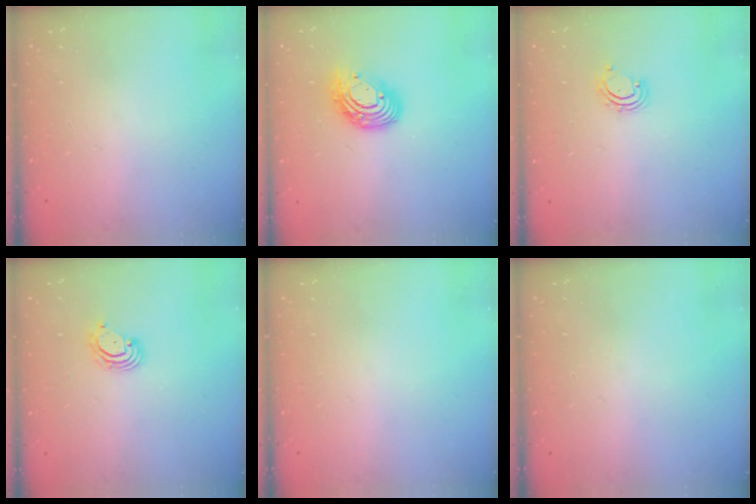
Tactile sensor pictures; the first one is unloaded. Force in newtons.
{"total": 11.5, "press": 11.4, "slide": 0.9}
{"total": 2.9, "press": 2.9, "slide": 0.4}
{"total": 3.2, "press": 3.2, "slide": 0.1}
{"total": 0.0}
{"total": 0.0}